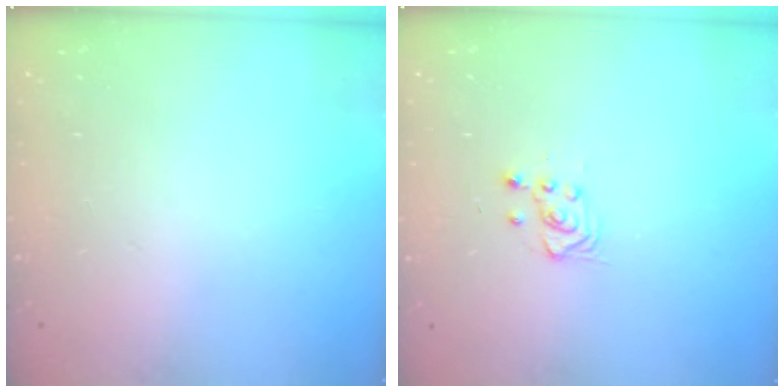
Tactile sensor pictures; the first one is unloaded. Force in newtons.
{"total": 3.0, "press": 2.8, "slide": 1.0}